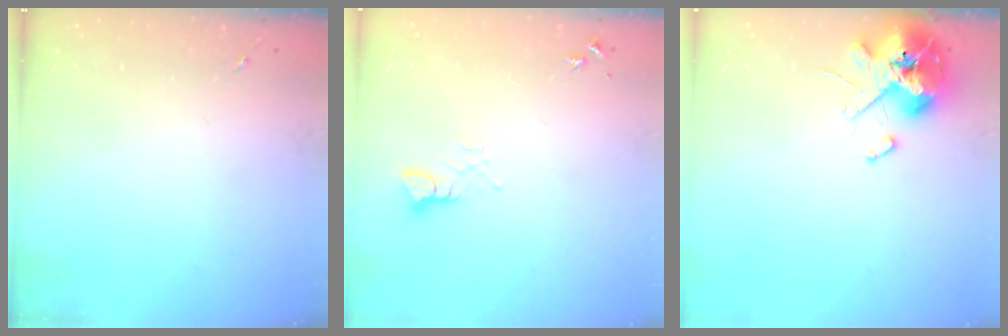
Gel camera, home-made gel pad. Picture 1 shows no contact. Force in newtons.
{"total": 3.1, "press": 3.1, "slide": 0.4}
{"total": 13.9, "press": 13.7, "slide": 2.2}